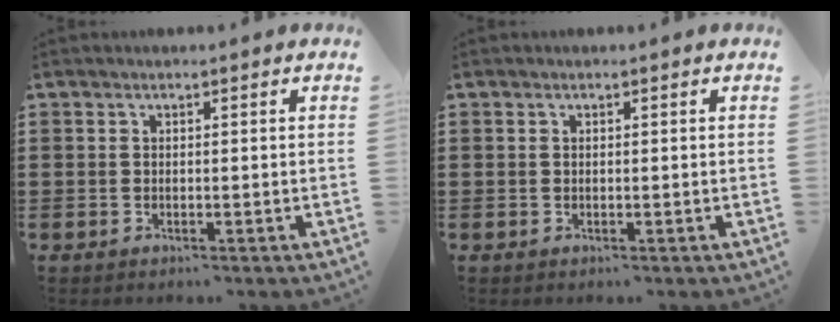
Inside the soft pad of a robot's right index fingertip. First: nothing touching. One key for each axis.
{"total": 0.0}